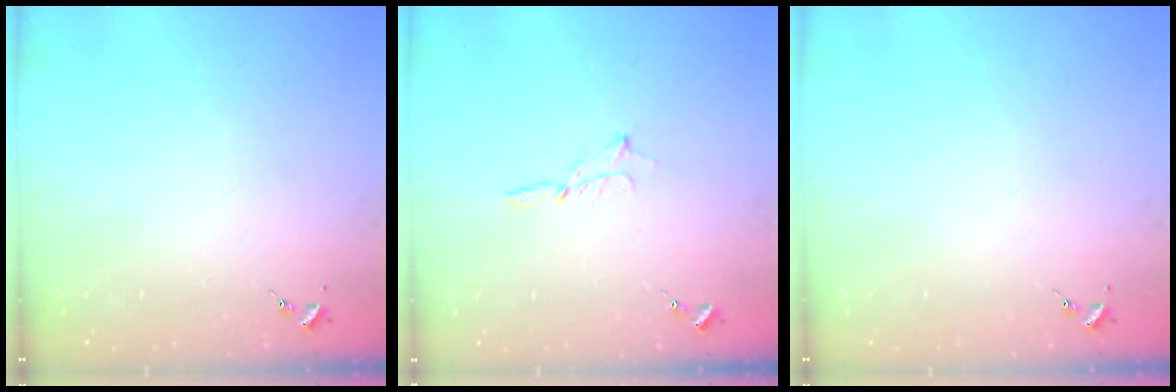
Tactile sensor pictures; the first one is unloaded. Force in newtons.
{"total": 2.5, "press": 2.5, "slide": 0.2}
{"total": 0.0}